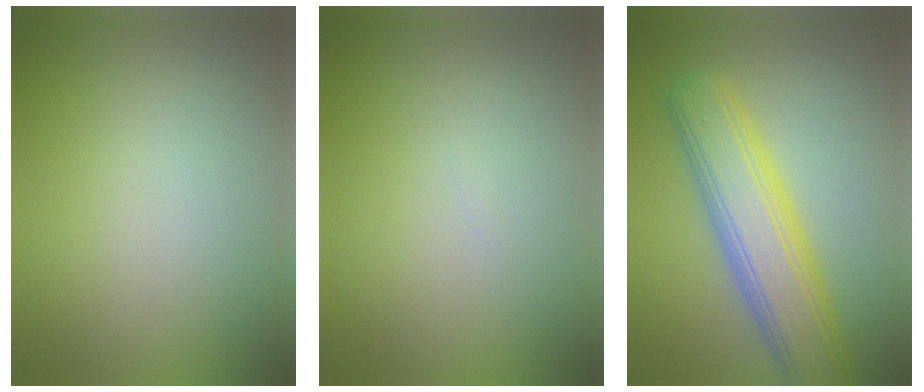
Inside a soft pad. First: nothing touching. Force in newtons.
{"total": 0.0}
{"total": 8.3, "press": 8.3, "slide": 0.3}